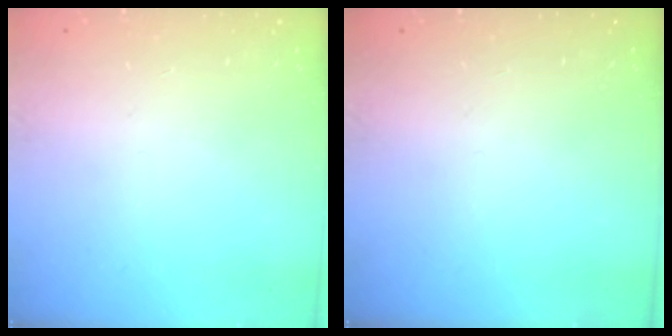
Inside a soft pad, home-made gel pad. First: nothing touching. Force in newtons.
{"total": 0.0}